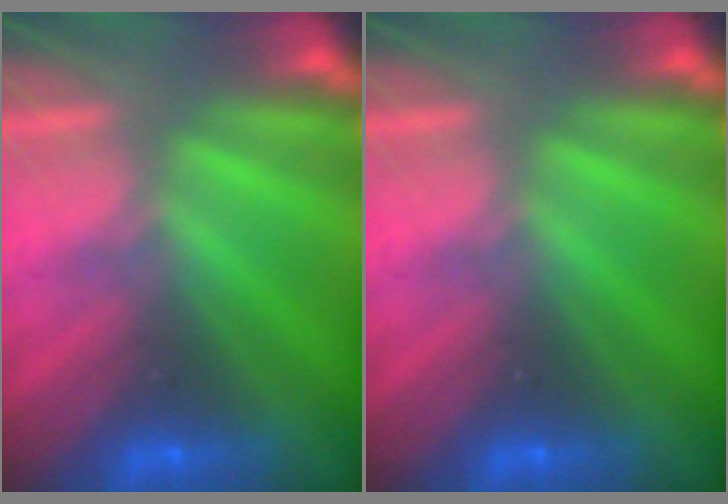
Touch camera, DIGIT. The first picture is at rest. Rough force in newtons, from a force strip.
{"total": 0.0}